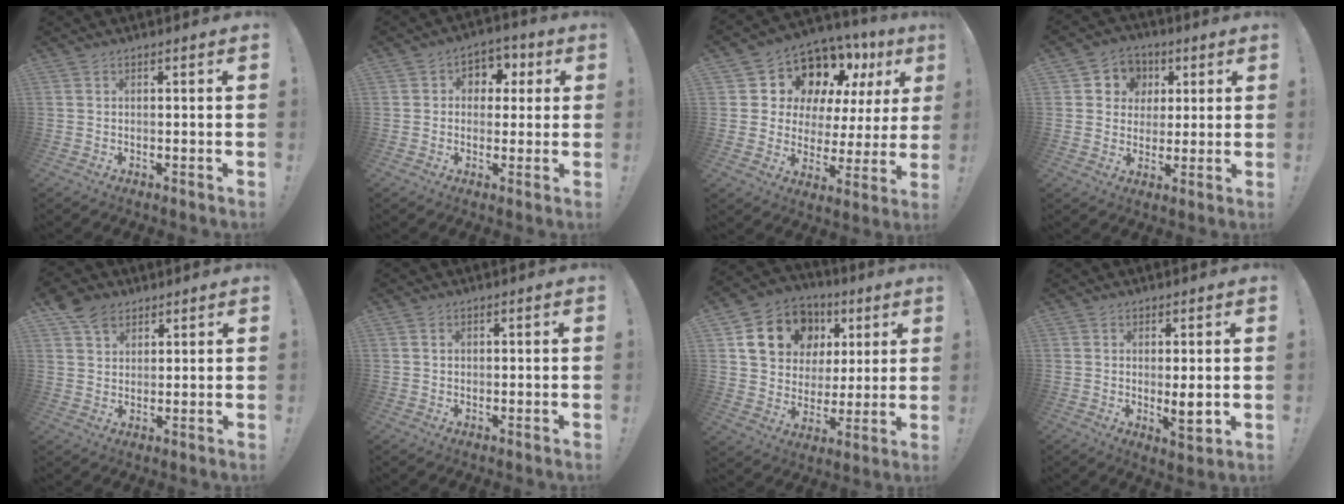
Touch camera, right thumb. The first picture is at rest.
{"total": 6.0, "force": [0.1, 5.6, 2.3], "torque": [-0.023, 0.007, 0.004]}
{"total": 12.9, "force": [8.7, 7.5, 5.7], "torque": [-0.091, -0.073, 0.163]}
{"total": 8.0, "force": [1.2, 7.6, 1.9], "torque": [-0.020, -0.005, 0.029]}
{"total": 7.6, "force": [4.7, 5.2, 2.8], "torque": [-0.039, -0.019, 0.092]}
{"total": 0.7, "force": [0.3, 0.6, 0.3], "torque": [-0.002, 0.002, 0.005]}
{"total": 17.4, "force": [7.8, 13.7, 7.4], "torque": [-0.115, -0.025, 0.167]}
{"total": 5.7, "force": [0.3, 1.4, 5.5], "torque": [-0.066, -0.016, 0.007]}